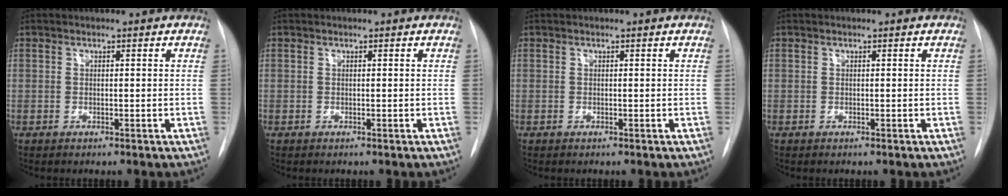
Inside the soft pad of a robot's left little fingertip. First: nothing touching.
{"total": 0.0}
{"total": 0.0}
{"total": 0.0}